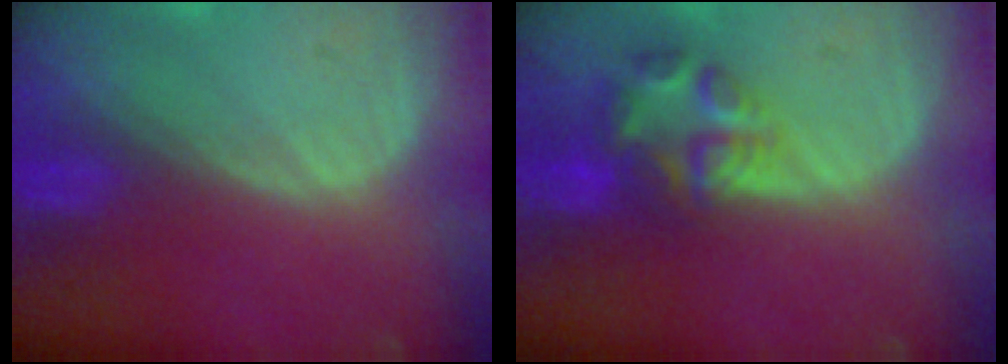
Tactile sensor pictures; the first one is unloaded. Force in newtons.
{"total": 7.0, "press": 6.1, "slide": 3.4}